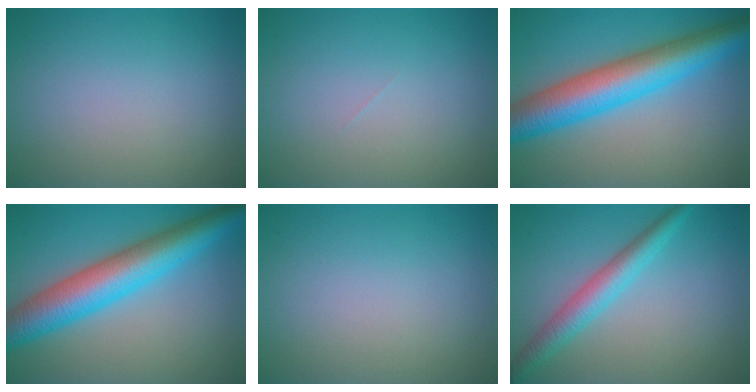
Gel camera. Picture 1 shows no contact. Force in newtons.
{"total": 0.0}
{"total": 9.2, "press": 9.2, "slide": 0.2}
{"total": 8.7, "press": 8.7, "slide": 0.0}
{"total": 0.0}
{"total": 3.7, "press": 3.7, "slide": 0.1}